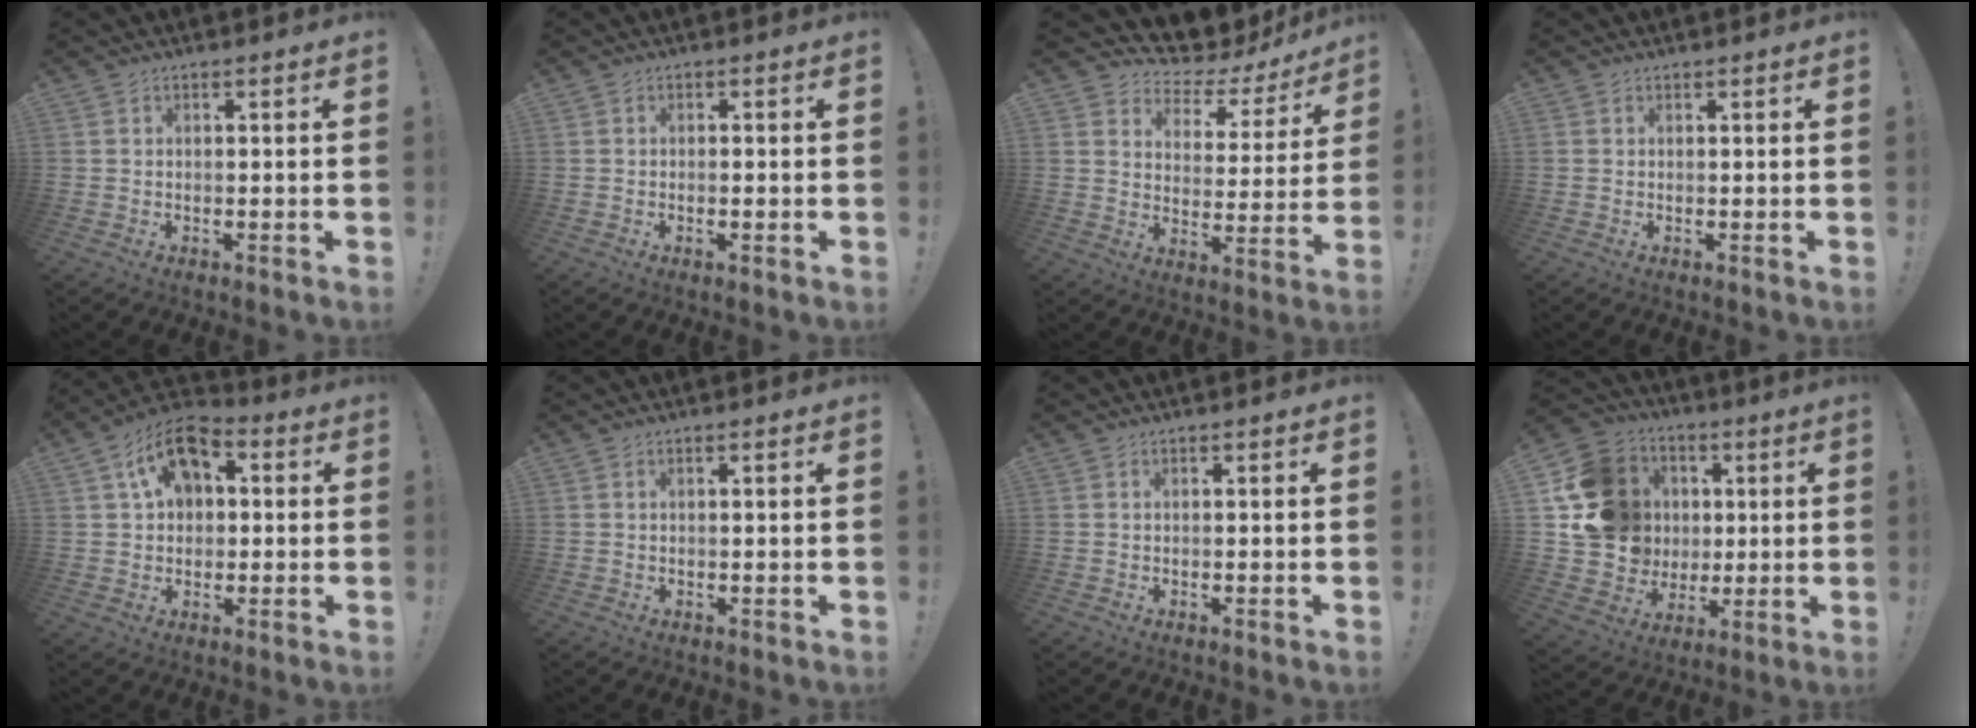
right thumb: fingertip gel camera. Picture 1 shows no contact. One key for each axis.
{"total": 1.2, "fx": -0.7, "fy": 0.1, "fz": 0.9, "tx": -0.011, "ty": -0.001, "tz": -0.013}
{"total": 6.3, "fx": 5.4, "fy": 2.9, "fz": 1.5, "tx": -0.025, "ty": -0.064, "tz": 0.094}
{"total": 0.0}
{"total": 12.1, "fx": 5.0, "fy": 8.4, "fz": 7.2, "tx": -0.114, "ty": -0.012, "tz": 0.096}
{"total": 0.7, "fx": 0.1, "fy": -0.1, "fz": 0.6, "tx": -0.008, "ty": -0.002, "tz": 0.000}
{"total": 0.0}
{"total": 20.4, "fx": 3.4, "fy": 18.1, "fz": 8.7, "tx": -0.143, "ty": 0.000, "tz": 0.102}